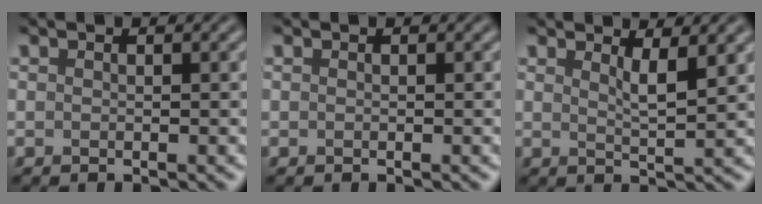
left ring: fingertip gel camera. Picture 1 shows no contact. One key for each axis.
{"total": 0.0}
{"total": 2.4, "fx": 1.4, "fy": 0.6, "fz": 1.9, "tx": -0.023, "ty": -0.004, "tz": 0.020}